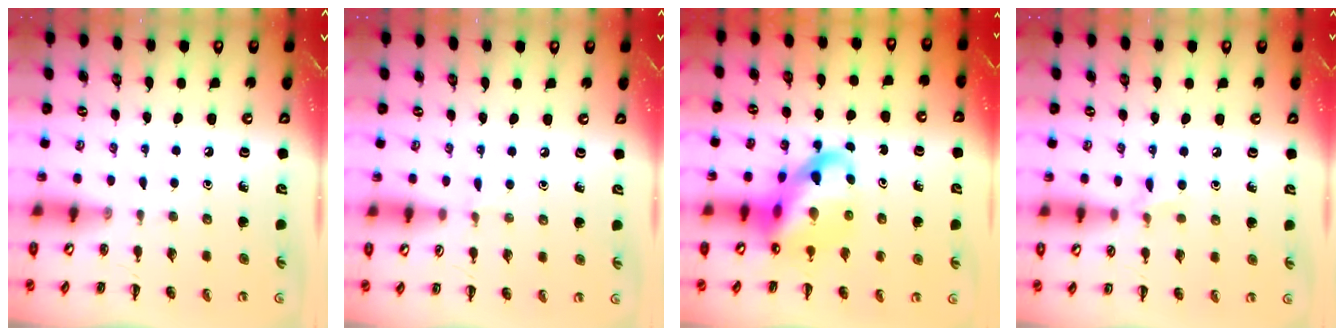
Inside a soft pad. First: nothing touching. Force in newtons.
{"total": 2.8, "press": 2.5, "slide": 1.1}
{"total": 14.5, "press": 13.9, "slide": 4.0}
{"total": 4.8, "press": 4.5, "slide": 1.4}